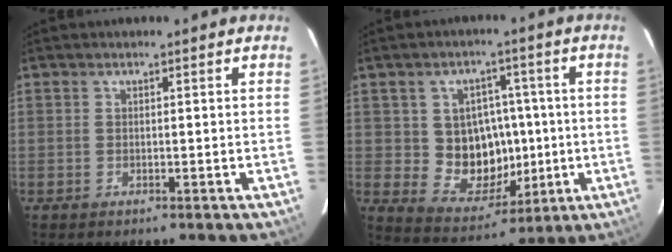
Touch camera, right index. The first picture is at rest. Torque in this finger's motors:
{"motor_torque": [0.23, 0.04, 0.47, 0.04]}